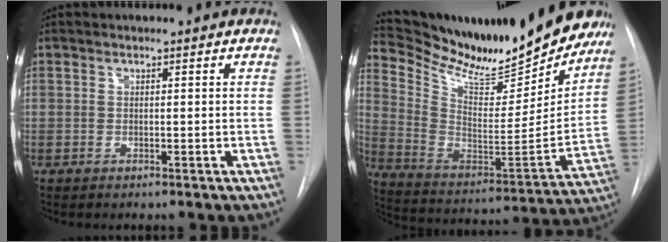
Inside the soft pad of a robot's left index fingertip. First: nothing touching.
{"total": 25.3, "force": [22.7, 5.3, 9.8], "torque": [-0.166, -0.053, 0.341]}